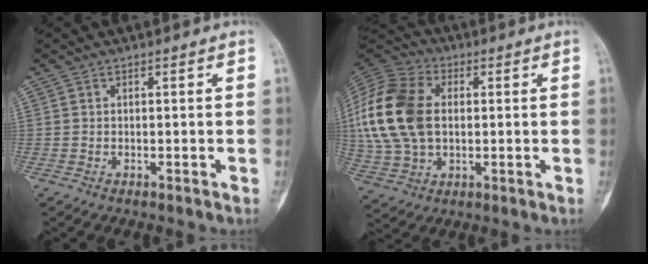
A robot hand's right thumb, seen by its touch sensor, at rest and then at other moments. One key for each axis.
{"total": 20.9, "fx": 2.0, "fy": 14.1, "fz": 15.3, "tx": -0.340, "ty": 0.007, "tz": 0.039}